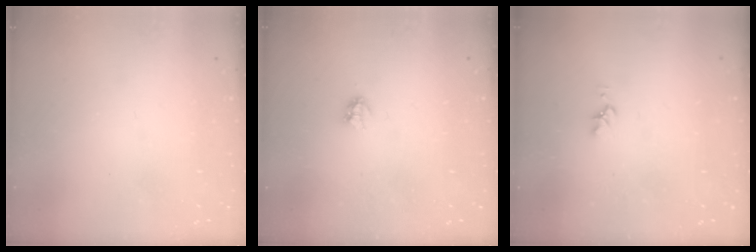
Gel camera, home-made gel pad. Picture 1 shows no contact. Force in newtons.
{"total": 2.9, "press": 2.8, "slide": 0.4}
{"total": 2.1, "press": 2.0, "slide": 0.3}